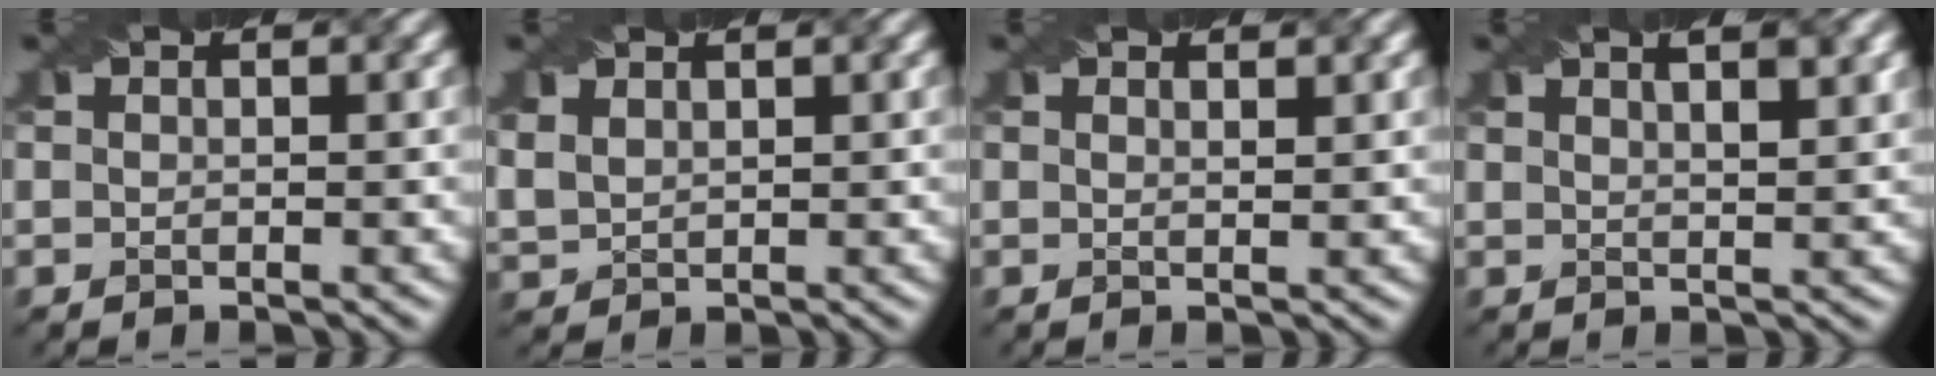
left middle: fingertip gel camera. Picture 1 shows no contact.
{"total": 2.3, "force": [1.6, 1.3, 1.0], "torque": [-0.029, 0.000, 0.038]}
{"total": 1.6, "force": [1.1, 0.5, 1.1], "torque": [-0.009, 0.003, 0.006]}
{"total": 4.2, "force": [2.6, 1.5, 2.9], "torque": [-0.015, 0.016, 0.015]}